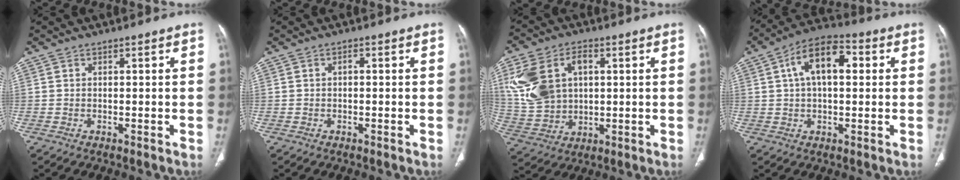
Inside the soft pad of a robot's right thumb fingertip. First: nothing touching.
{"total": 0.7, "force": [-0.1, 0.4, 0.5], "torque": [-0.009, 0.002, -0.004]}
{"total": 15.2, "force": [3.8, 10.6, 10.2], "torque": [-0.198, 0.009, 0.084]}
{"total": 11.5, "force": [2.8, 6.1, 9.4], "torque": [-0.153, 0.025, 0.039]}